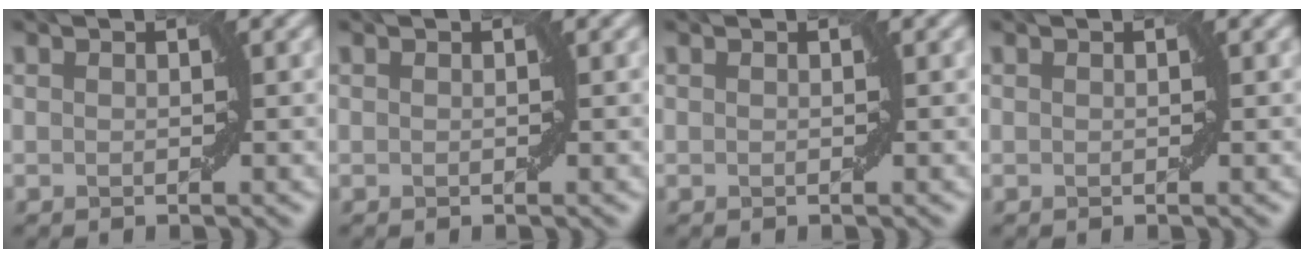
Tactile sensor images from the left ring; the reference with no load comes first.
{"total": 0.0}
{"total": 0.0}
{"total": 0.0}